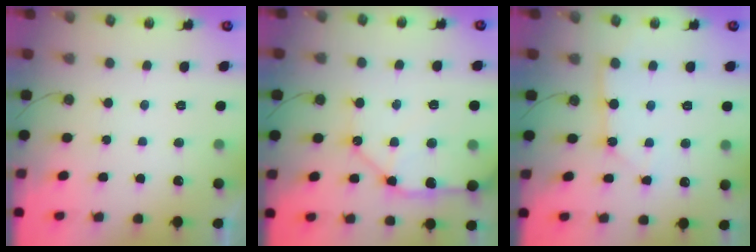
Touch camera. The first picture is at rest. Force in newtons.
{"total": 15.9, "press": 15.7, "slide": 2.4}
{"total": 3.0, "press": 3.0, "slide": 0.3}